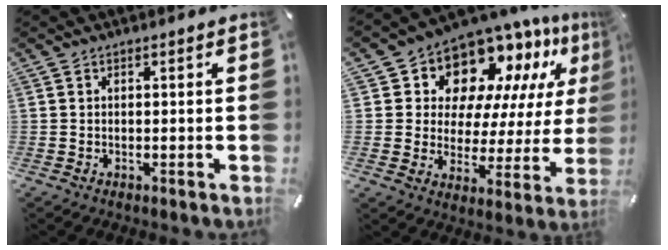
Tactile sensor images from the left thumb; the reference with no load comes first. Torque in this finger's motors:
{"motor_torque": [2.51, 2.50, 1.39, -1.38, 0.24]}